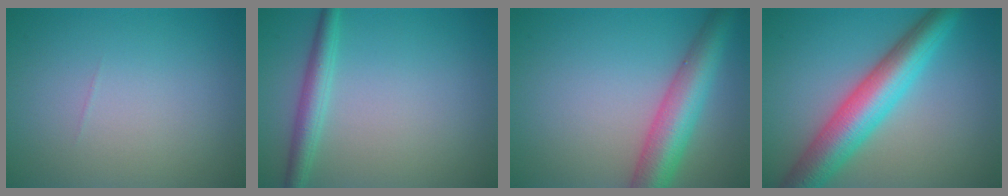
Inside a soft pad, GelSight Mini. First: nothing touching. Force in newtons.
{"total": 2.6, "press": 2.6, "slide": 0.0}
{"total": 6.5, "press": 6.5, "slide": 0.2}
{"total": 7.8, "press": 7.8, "slide": 0.2}